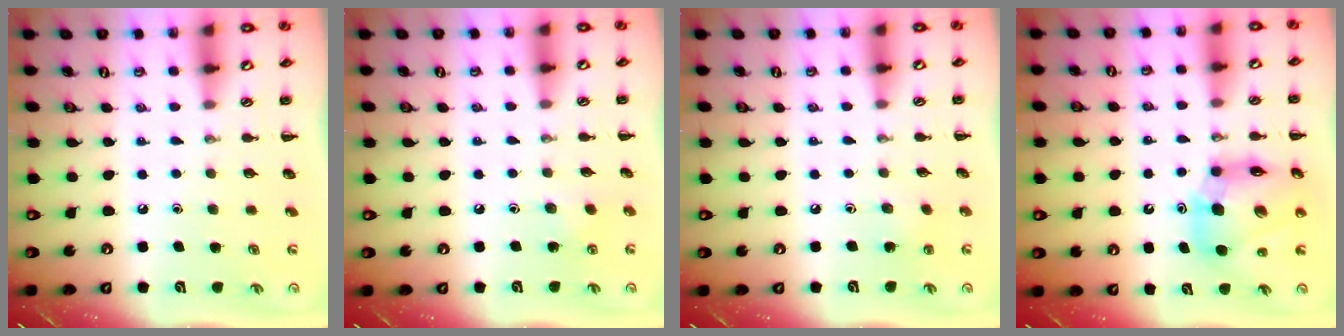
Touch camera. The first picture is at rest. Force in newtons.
{"total": 6.2, "press": 6.0, "slide": 1.5}
{"total": 4.3, "press": 4.1, "slide": 1.3}
{"total": 12.2, "press": 11.7, "slide": 3.3}